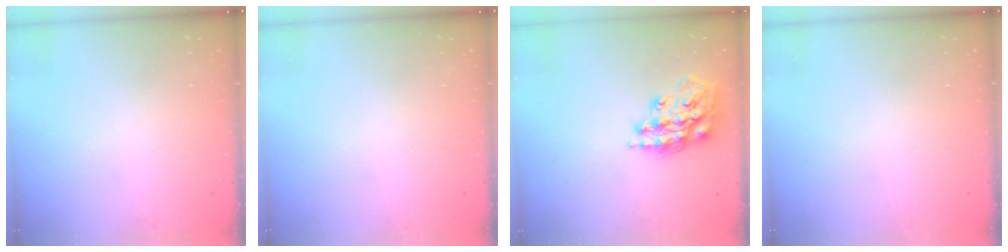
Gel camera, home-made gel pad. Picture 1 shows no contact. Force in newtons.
{"total": 0.0}
{"total": 16.3, "press": 16.2, "slide": 1.1}
{"total": 0.0}